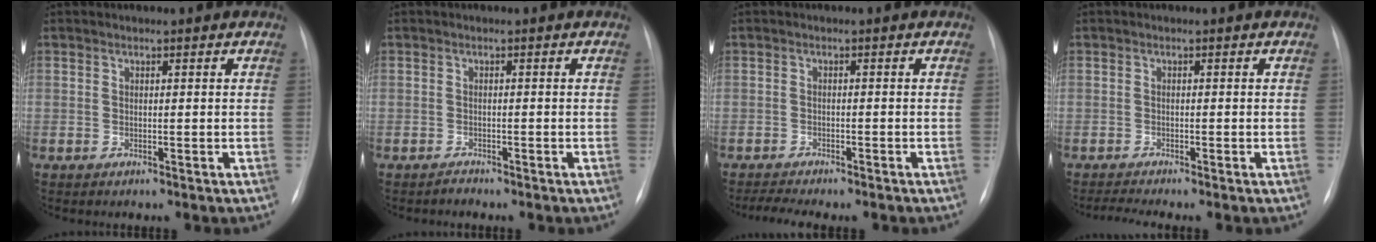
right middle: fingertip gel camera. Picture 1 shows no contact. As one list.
[{"total": 0.7, "force": [-0.7, 0.1, 0.0], "torque": [0.003, -0.002, -0.013]}, {"total": 5.7, "force": [-5.0, 0.6, 2.7], "torque": [-0.040, -0.003, -0.071]}, {"total": 2.2, "force": [-1.8, -0.9, 0.9], "torque": [-0.027, -0.011, -0.037]}]